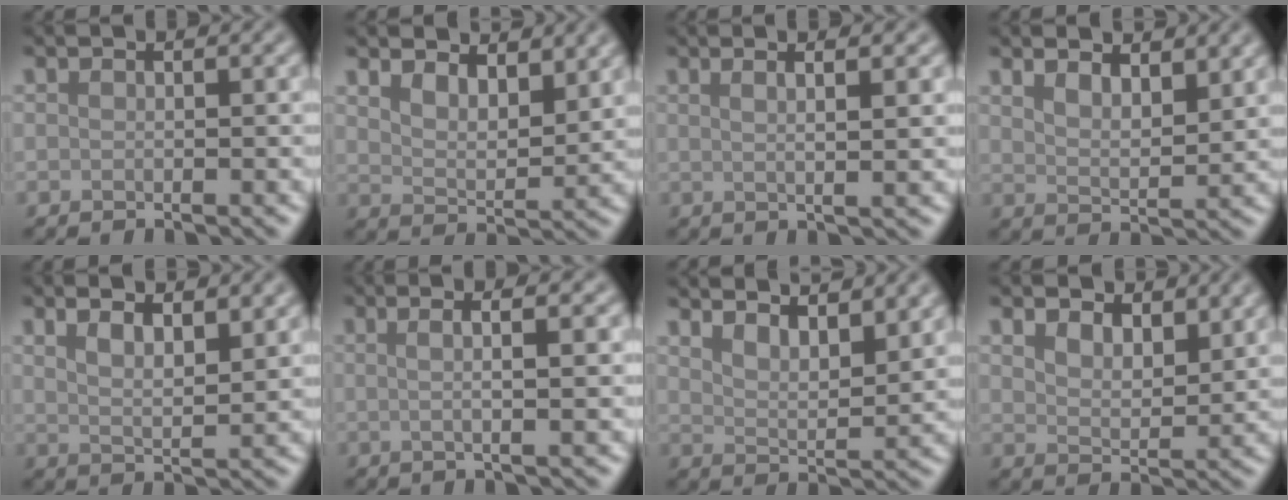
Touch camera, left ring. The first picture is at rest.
{"total": 4.8, "force": [3.7, 1.8, 2.4], "torque": [-0.048, -0.002, 0.054]}
{"total": 4.4, "force": [2.1, 1.5, 3.6], "torque": [-0.031, 0.018, -0.001]}
{"total": 3.8, "force": [2.9, 1.3, 2.1], "torque": [-0.039, -0.005, 0.051]}
{"total": 4.5, "force": [2.8, 1.5, 3.2], "torque": [-0.047, 0.005, 0.042]}
{"total": 4.6, "force": [1.1, 1.5, 4.2], "torque": [-0.048, 0.010, -0.010]}
{"total": 6.4, "force": [5.1, 1.8, 3.4], "torque": [-0.037, 0.010, 0.061]}
{"total": 4.0, "force": [2.8, 2.0, 2.1], "torque": [-0.043, -0.004, 0.043]}